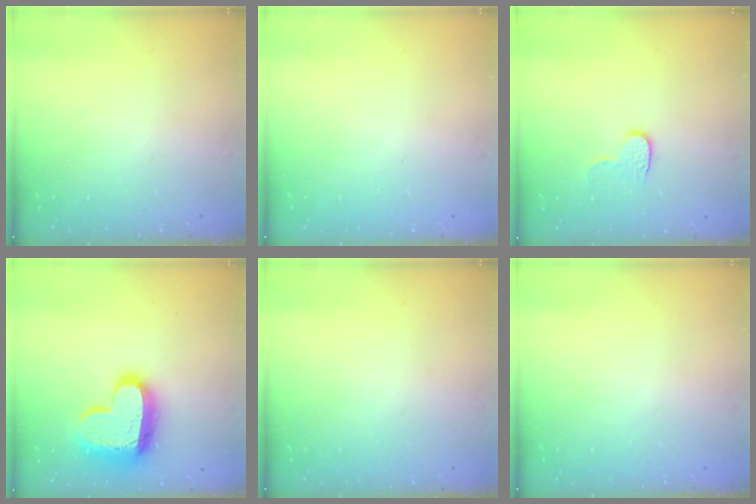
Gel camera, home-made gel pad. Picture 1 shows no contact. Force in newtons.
{"total": 0.0}
{"total": 5.8, "press": 5.8, "slide": 0.5}
{"total": 17.1, "press": 17.0, "slide": 1.6}
{"total": 0.0}
{"total": 0.0}